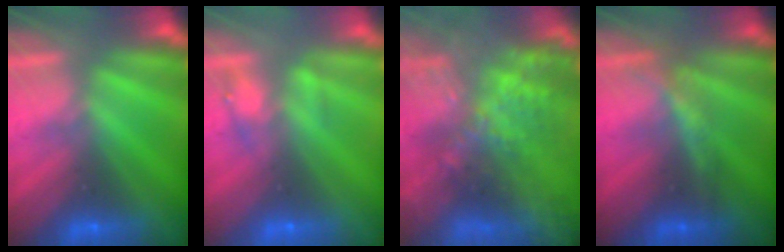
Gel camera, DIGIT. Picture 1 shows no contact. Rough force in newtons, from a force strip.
{"total": 2.2}
{"total": 9.0}
{"total": 1.6}